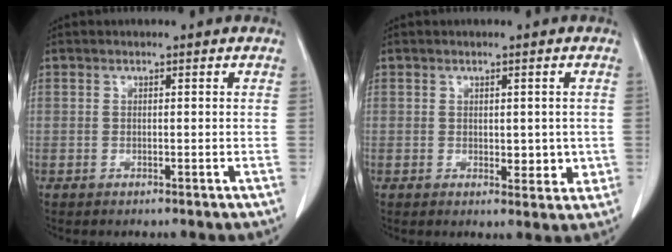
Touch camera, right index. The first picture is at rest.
{"total": 3.7, "force": [0.0, 2.0, 3.1], "torque": [-0.033, -0.007, 0.006]}